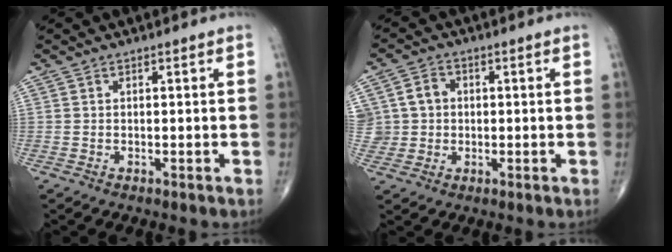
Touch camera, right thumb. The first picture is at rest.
{"total": 6.4, "force": [0.9, 5.9, 2.2], "torque": [-0.023, 0.010, 0.018]}